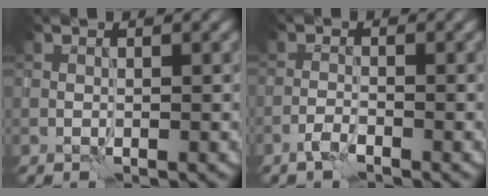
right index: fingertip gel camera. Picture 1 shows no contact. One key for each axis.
{"total": 1.3, "fx": -1.0, "fy": 0.2, "fz": 0.8, "tx": -0.018, "ty": 0.004, "tz": -0.025}